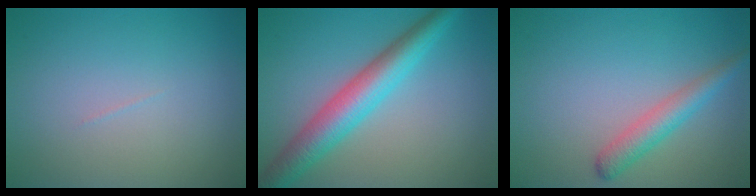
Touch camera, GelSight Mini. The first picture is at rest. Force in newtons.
{"total": 6.1, "press": 6.1, "slide": 0.2}
{"total": 2.8, "press": 2.8, "slide": 0.1}